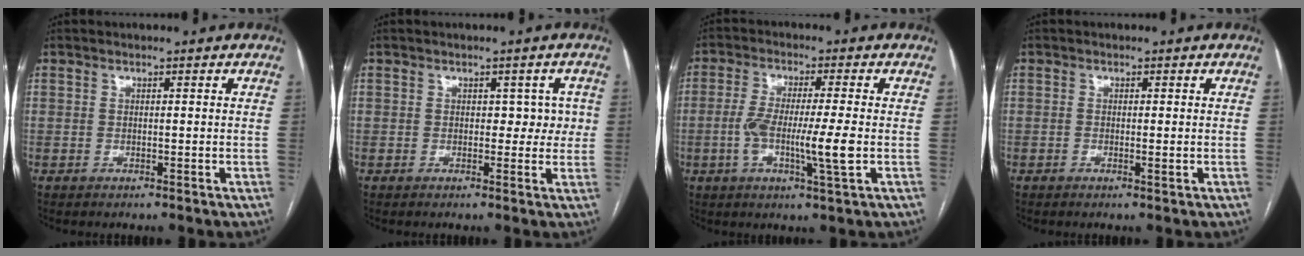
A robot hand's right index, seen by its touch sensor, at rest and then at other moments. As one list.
[{"total": 3.3, "force": [0.4, 2.3, 2.3], "torque": [-0.012, 0.015, 0.005]}, {"total": 8.8, "force": [-1.6, 0.2, 8.7], "torque": [-0.164, -0.007, -0.033]}, {"total": 1.0, "force": [-0.2, 0.2, 0.9], "torque": [-0.015, -0.003, -0.003]}]